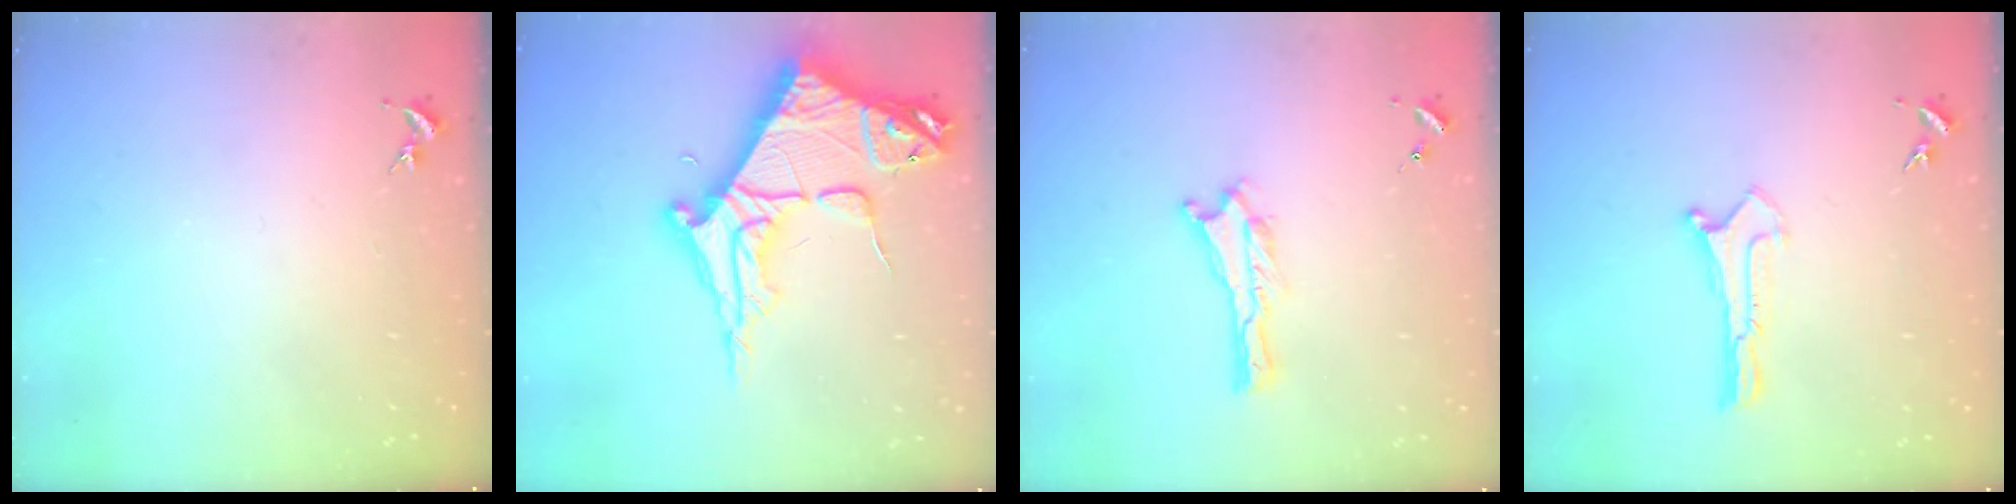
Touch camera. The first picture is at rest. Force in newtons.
{"total": 10.6, "press": 10.5, "slide": 1.3}
{"total": 0.0}
{"total": 0.0}